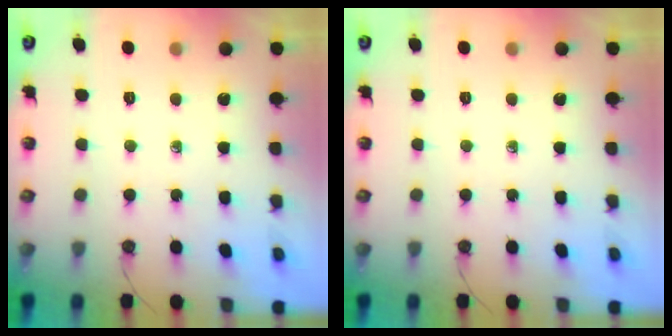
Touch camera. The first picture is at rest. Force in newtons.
{"total": 0.0}